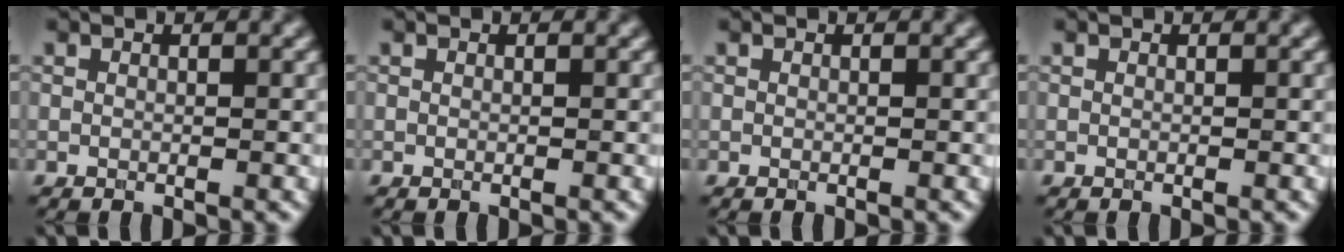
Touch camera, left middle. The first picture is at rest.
{"total": 0.0}
{"total": 0.0}
{"total": 0.0}